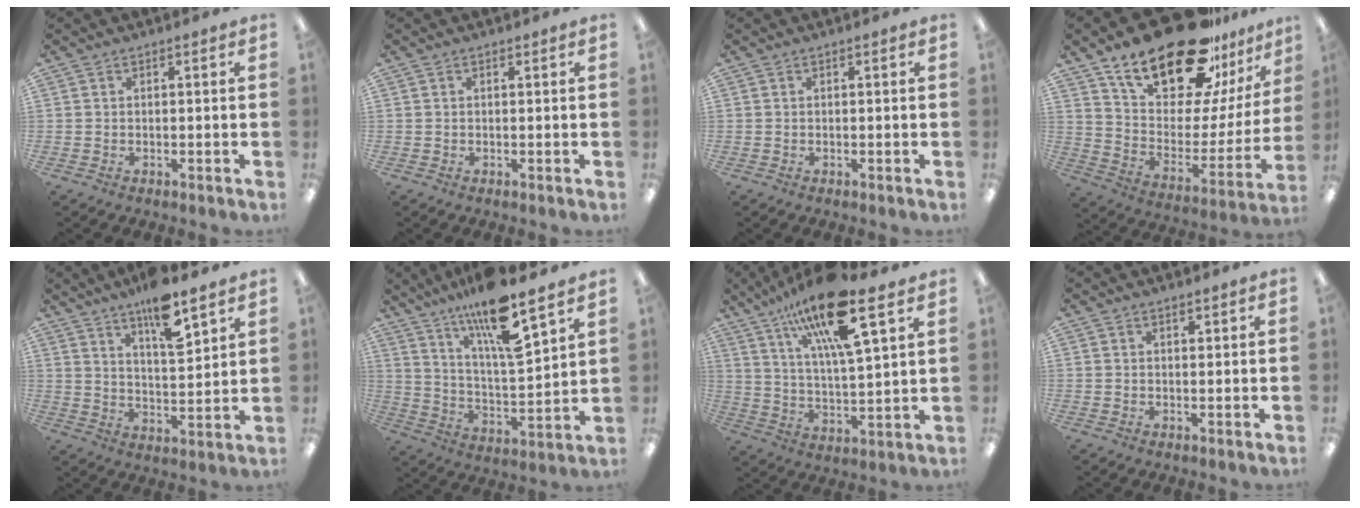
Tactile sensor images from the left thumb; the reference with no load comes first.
{"total": 0.0}
{"total": 0.0}
{"total": 25.9, "force": [19.5, 10.2, 13.6], "torque": [-0.220, -0.124, 0.341]}
{"total": 11.5, "force": [8.6, 2.8, 7.1], "torque": [-0.112, -0.051, 0.146]}
{"total": 16.2, "force": [12.5, 2.5, 10.0], "torque": [-0.188, -0.076, 0.206]}
{"total": 18.9, "force": [12.6, 4.3, 13.5], "torque": [-0.244, -0.057, 0.205]}
{"total": 0.9, "force": [0.8, 0.3, 0.4], "torque": [-0.008, 0.000, 0.014]}